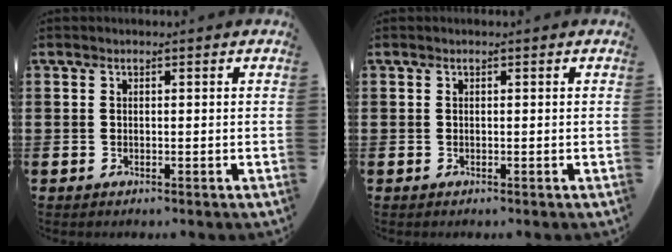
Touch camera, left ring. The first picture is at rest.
{"total": 0.0}